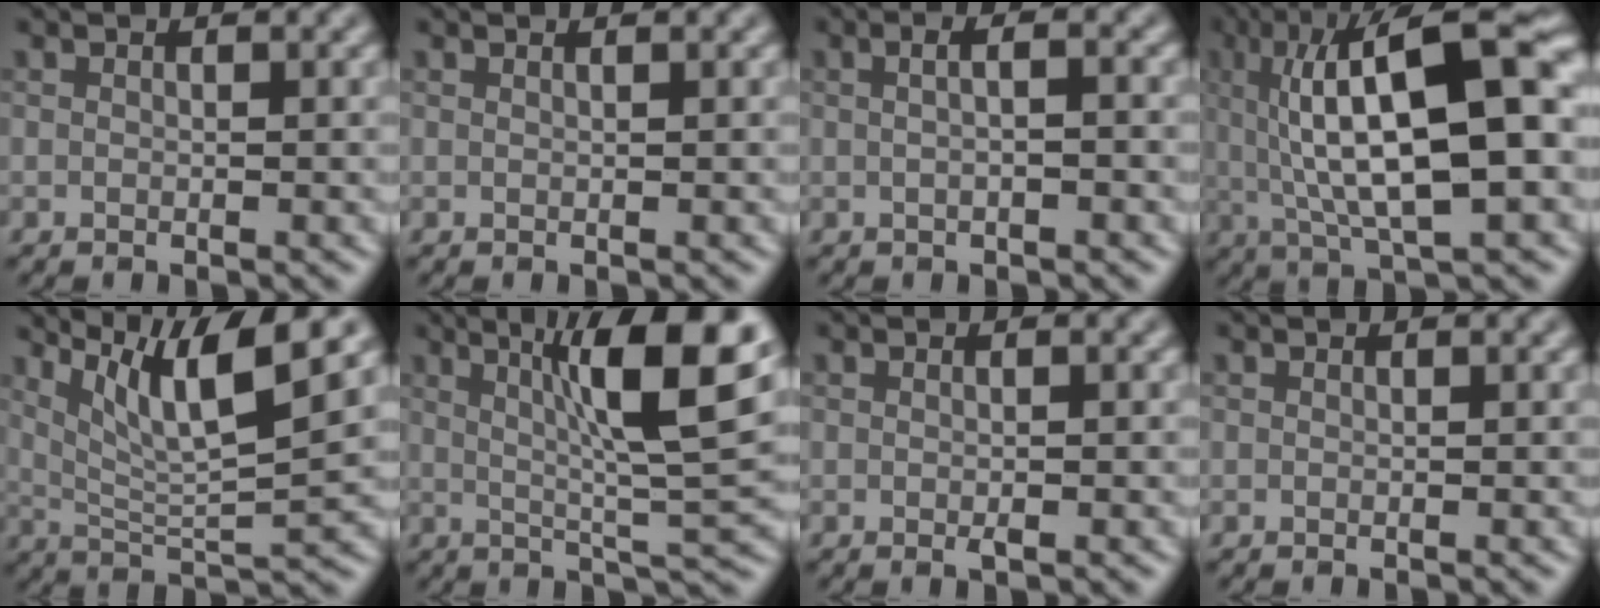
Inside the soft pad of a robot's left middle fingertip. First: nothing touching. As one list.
[{"total": 0.7, "force": [0.5, 0.3, 0.4], "torque": [-0.003, -0.002, 0.001]}, {"total": 3.5, "force": [0.8, 1.7, 2.9], "torque": [-0.019, 0.021, -0.013]}, {"total": 14.6, "force": [1.8, 4.4, 13.8], "torque": [-0.209, 0.022, 0.022]}, {"total": 8.8, "force": [4.9, 1.7, 7.1], "torque": [-0.117, 0.006, 0.089]}, {"total": 11.0, "force": [3.8, 1.9, 10.1], "torque": [-0.142, 0.012, 0.061]}, {"total": 0.8, "force": [-0.2, 0.1, 0.7], "torque": [-0.012, -0.002, -0.003]}, {"total": 0.0}]